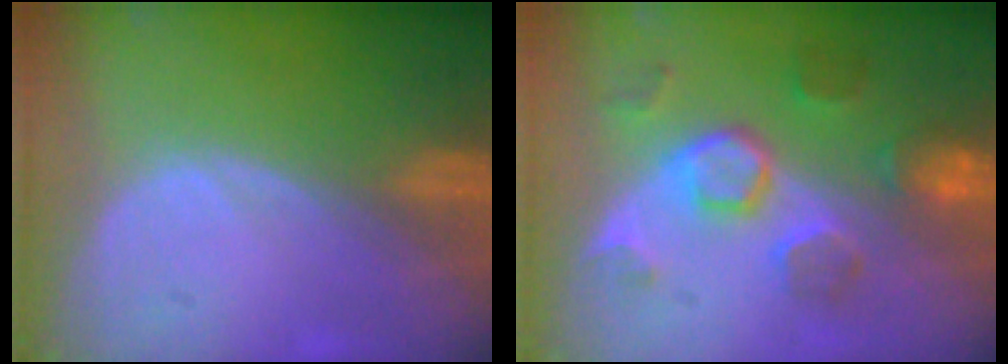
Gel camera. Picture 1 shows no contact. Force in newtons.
{"total": 8.6, "press": 7.8, "slide": 3.6}